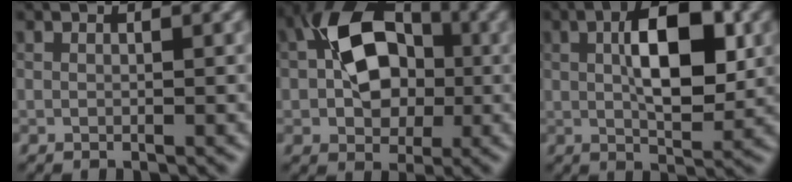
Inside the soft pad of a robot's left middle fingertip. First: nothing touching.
{"total": 8.5, "force": [-0.2, 5.9, 6.1], "torque": [-0.117, 0.015, -0.008]}
{"total": 6.5, "force": [0.7, 2.6, 5.9], "torque": [-0.101, 0.009, 0.018]}